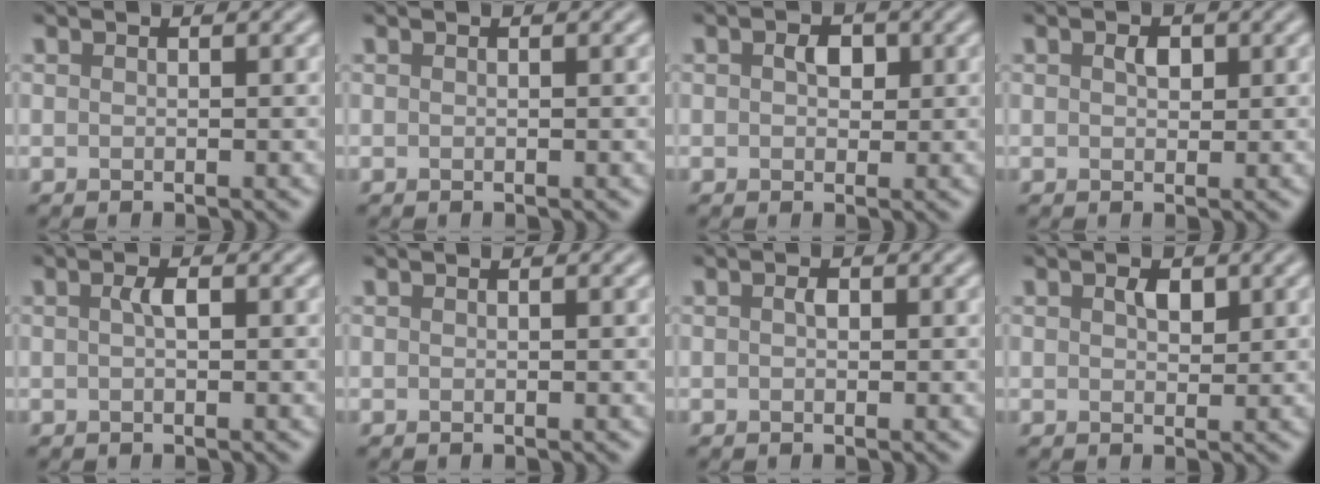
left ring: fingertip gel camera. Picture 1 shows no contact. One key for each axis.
{"total": 0.0}
{"total": 2.0, "fx": 0.5, "fy": 1.4, "fz": 1.3, "tx": -0.021, "ty": 0.000, "tz": 0.005}
{"total": 1.4, "fx": 0.5, "fy": 0.9, "fz": 0.9, "tx": -0.015, "ty": 0.000, "tz": 0.008}
{"total": 1.2, "fx": 0.1, "fy": 0.4, "fz": 1.1, "tx": -0.022, "ty": 0.002, "tz": 0.003}
{"total": 0.0}
{"total": 0.9, "fx": 0.1, "fy": 0.6, "fz": 0.7, "tx": -0.011, "ty": 0.000, "tz": 0.000}
{"total": 1.6, "fx": 0.7, "fy": 1.0, "fz": 1.1, "tx": -0.017, "ty": -0.001, "tz": 0.014}